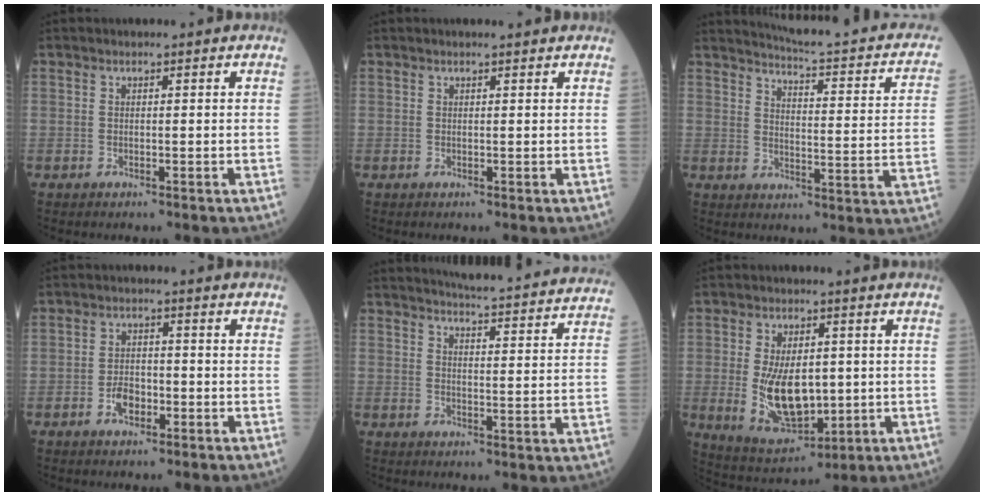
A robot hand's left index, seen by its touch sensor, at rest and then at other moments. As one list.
[{"total": 1.2, "force": [1.1, -0.1, 0.4], "torque": [-0.009, 0.001, 0.015]}, {"total": 17.5, "force": [14.8, 2.5, 8.9], "torque": [-0.119, -0.040, 0.162]}, {"total": 3.4, "force": [-1.6, 1.9, 2.3], "torque": [-0.045, 0.005, -0.031]}, {"total": 22.1, "force": [21.0, 0.7, 6.6], "torque": [-0.091, -0.058, 0.242]}, {"total": 10.9, "force": [-0.4, 5.5, 9.4], "torque": [-0.179, -0.009, 0.011]}]